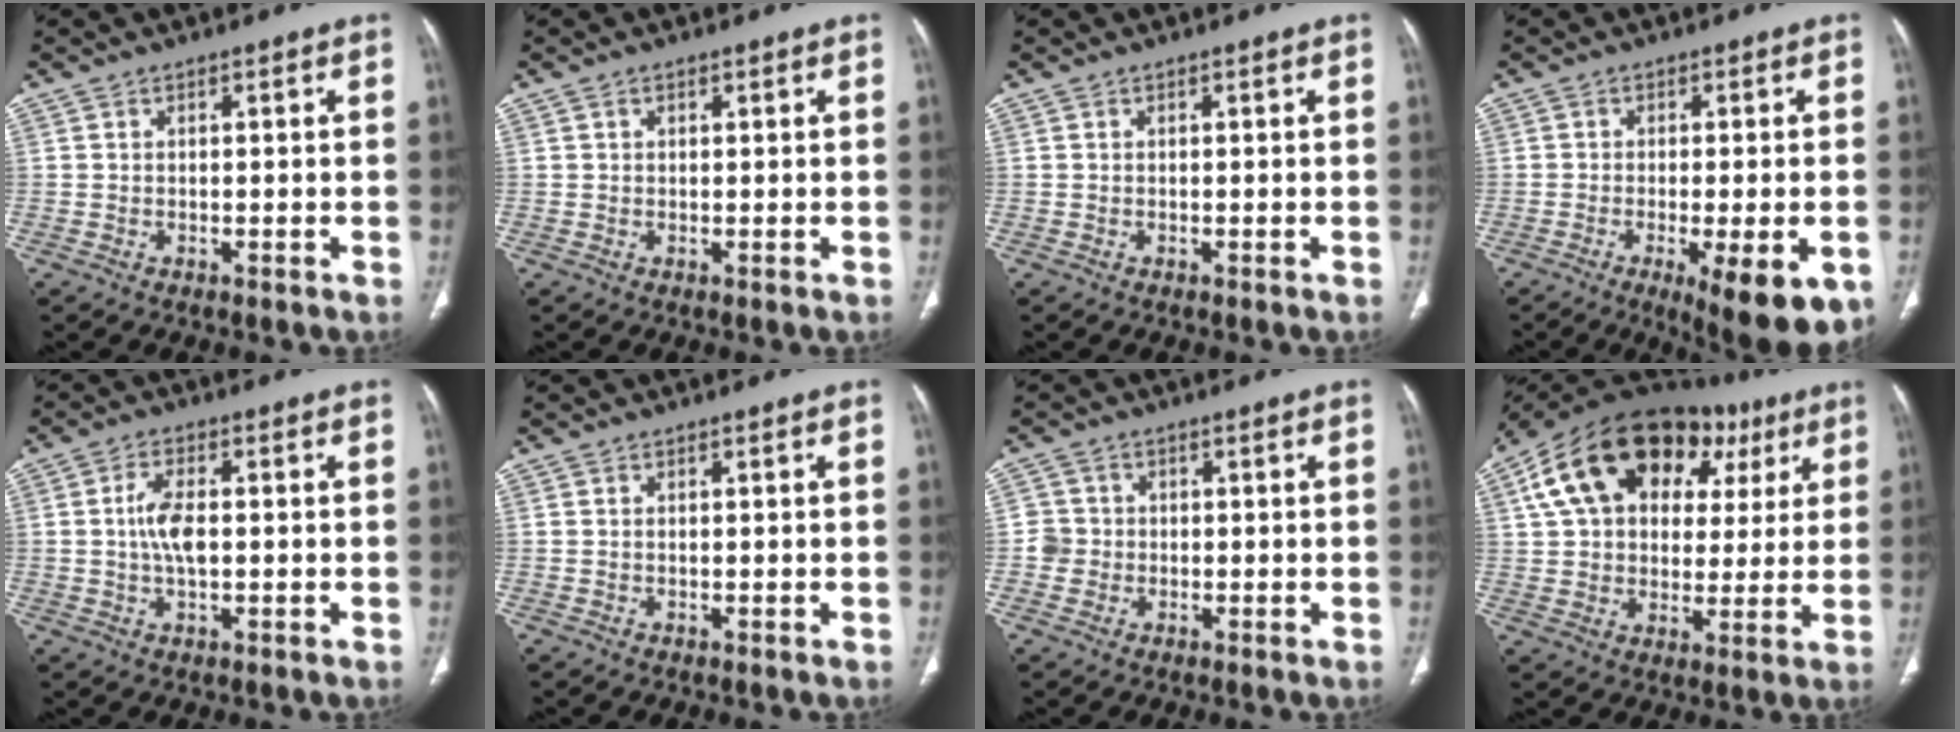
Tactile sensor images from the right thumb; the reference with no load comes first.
{"total": 0.8, "force": [0.4, 0.5, 0.4], "torque": [-0.004, -0.001, 0.007]}
{"total": 0.0}
{"total": 12.7, "force": [-5.5, 3.9, 10.8], "torque": [-0.121, -0.007, -0.067]}
{"total": 5.7, "force": [0.1, 2.6, 5.1], "torque": [-0.106, 0.005, 0.000]}
{"total": 0.0}
{"total": 3.1, "force": [-0.5, 3.1, 0.3], "torque": [0.018, 0.010, -0.014]}
{"total": 25.6, "force": [9.9, 16.5, 16.8], "torque": [-0.256, 0.041, 0.158]}